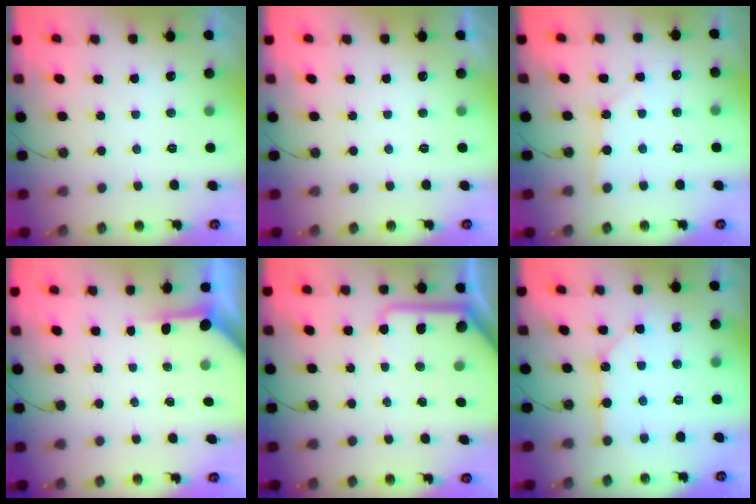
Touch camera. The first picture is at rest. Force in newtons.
{"total": 0.0}
{"total": 1.9, "press": 1.9, "slide": 0.2}
{"total": 3.5, "press": 3.5, "slide": 0.4}
{"total": 10.3, "press": 10.3, "slide": 1.2}
{"total": 10.3, "press": 10.3, "slide": 0.6}